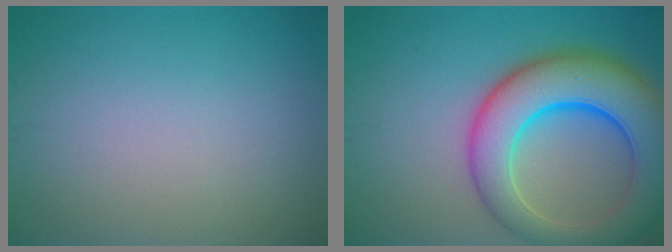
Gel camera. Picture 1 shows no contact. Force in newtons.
{"total": 10.8, "press": 10.8, "slide": 0.6}